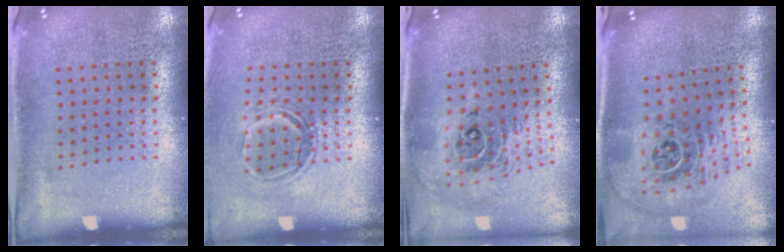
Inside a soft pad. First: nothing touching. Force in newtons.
{"total": 1.5, "press": 1.1, "slide": 1.0}
{"total": 2.3, "press": 1.7, "slide": 1.5}
{"total": 2.7, "press": 1.8, "slide": 2.0}